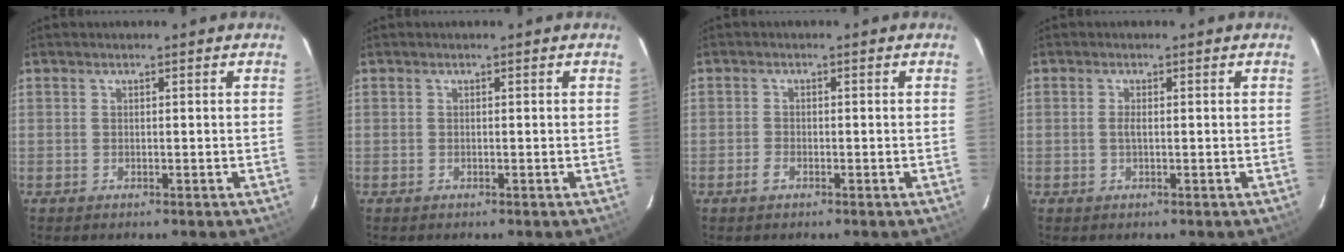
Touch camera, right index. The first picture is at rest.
{"total": 0.0}
{"total": 1.6, "force": [-1.1, 0.8, 0.9], "torque": [-0.022, 0.000, -0.022]}
{"total": 1.2, "force": [-0.1, 0.1, 1.1], "torque": [-0.023, 0.001, -0.004]}